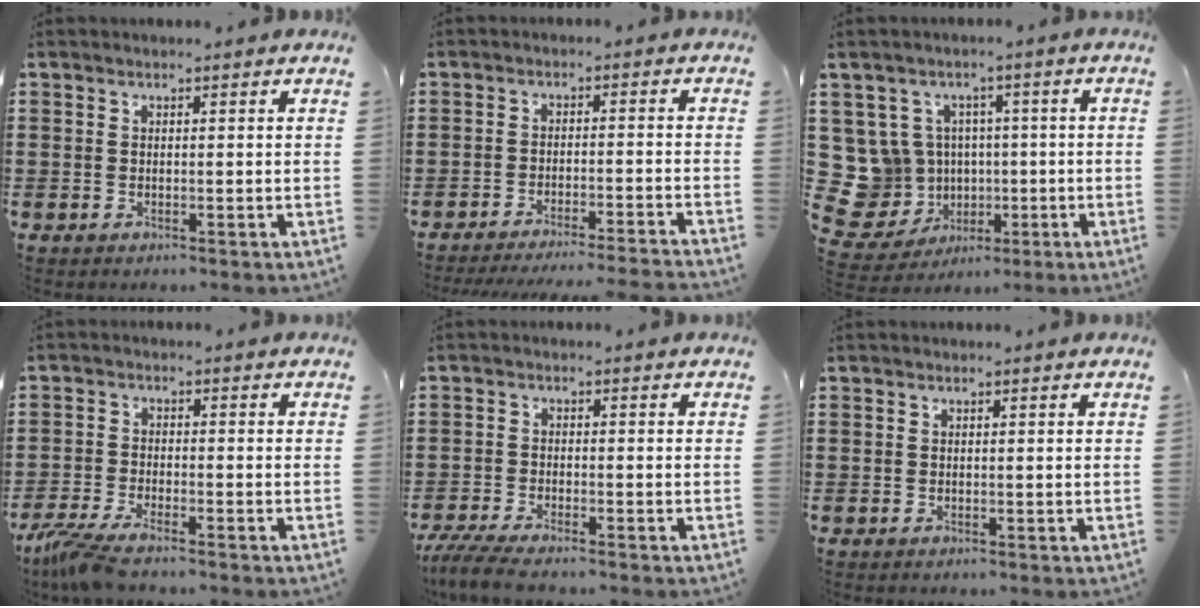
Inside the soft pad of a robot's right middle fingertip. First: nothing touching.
{"total": 3.4, "force": [-3.2, -0.5, 0.9], "torque": [-0.016, -0.006, -0.064]}
{"total": 10.3, "force": [-0.1, 9.8, 3.1], "torque": [-0.127, -0.008, 0.001]}
{"total": 4.3, "force": [-3.6, 0.2, 2.4], "torque": [-0.076, -0.022, -0.076]}
{"total": 4.2, "force": [-3.8, 0.3, 1.7], "torque": [-0.057, -0.019, -0.080]}
{"total": 0.0}